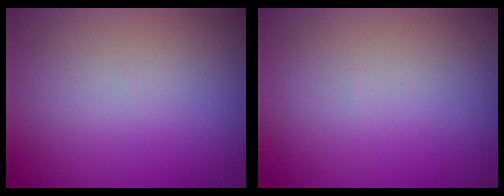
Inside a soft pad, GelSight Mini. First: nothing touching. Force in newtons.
{"total": 0.0}